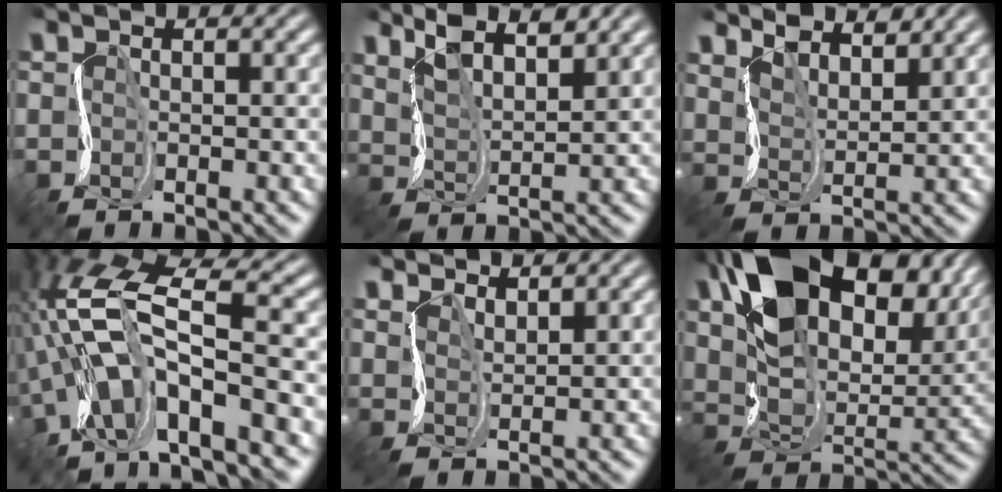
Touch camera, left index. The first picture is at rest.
{"total": 4.6, "force": [3.8, 1.1, 2.3], "torque": [-0.057, 0.005, 0.069]}
{"total": 3.7, "force": [3.5, 0.7, 0.9], "torque": [-0.029, -0.002, 0.062]}
{"total": 11.0, "force": [-2.3, 4.3, 9.9], "torque": [-0.200, 0.015, -0.043]}
{"total": 3.3, "force": [3.2, 0.4, 0.2], "torque": [-0.014, 0.006, 0.061]}
{"total": 17.4, "force": [9.3, 10.0, 10.8], "torque": [-0.217, 0.013, 0.174]}